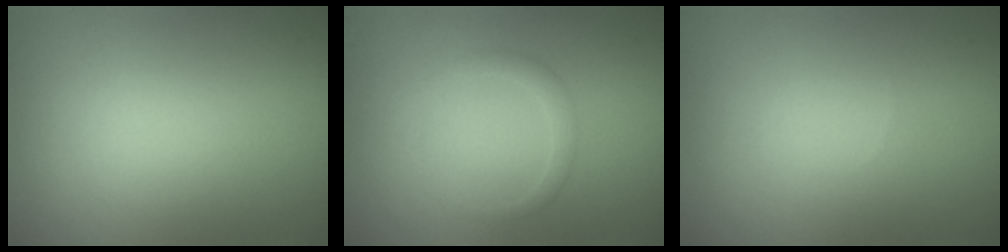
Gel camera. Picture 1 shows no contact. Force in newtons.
{"total": 1.4, "press": 1.4, "slide": 0.1}
{"total": 0.0}